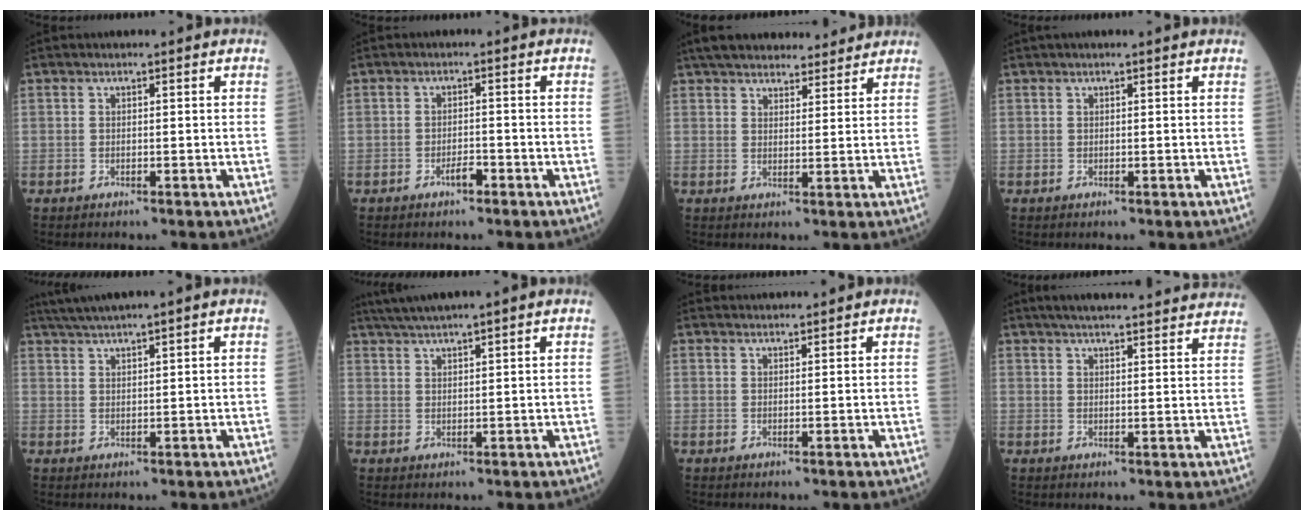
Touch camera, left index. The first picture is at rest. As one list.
[{"total": 1.9, "force": [-1.3, 0.5, 1.3], "torque": [-0.023, 0.001, -0.022]}, {"total": 15.4, "force": [13.6, 4.4, 5.6], "torque": [-0.080, 0.035, 0.198]}, {"total": 1.2, "force": [0.9, -0.2, 0.6], "torque": [-0.011, 0.015, 0.018]}, {"total": 5.1, "force": [4.3, -1.2, 2.6], "torque": [-0.054, 0.018, 0.083]}, {"total": 5.8, "force": [4.9, -1.2, 2.9], "torque": [-0.055, 0.022, 0.091]}, {"total": 3.2, "force": [3.2, 0.0, 0.6], "torque": [-0.008, 0.027, 0.052]}, {"total": 23.5, "force": [21.7, 1.7, 8.7], "torque": [-0.127, 0.001, 0.266]}]